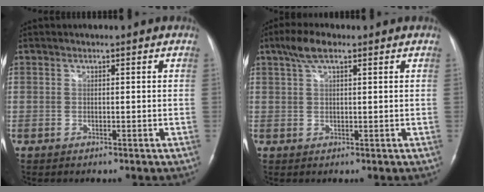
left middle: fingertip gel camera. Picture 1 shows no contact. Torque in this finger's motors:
{"motor_torque": [0.54, -0.16, 0.29, 0.08]}